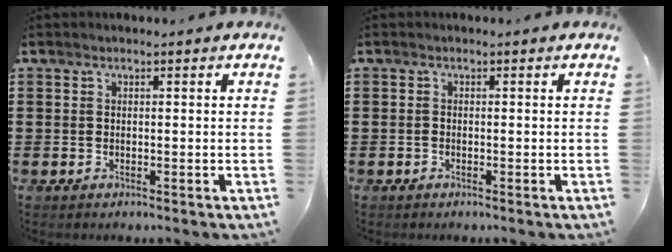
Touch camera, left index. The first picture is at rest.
{"total": 0.6, "force": [-0.6, 0.2, 0.0], "torque": [-0.004, 0.000, -0.013]}